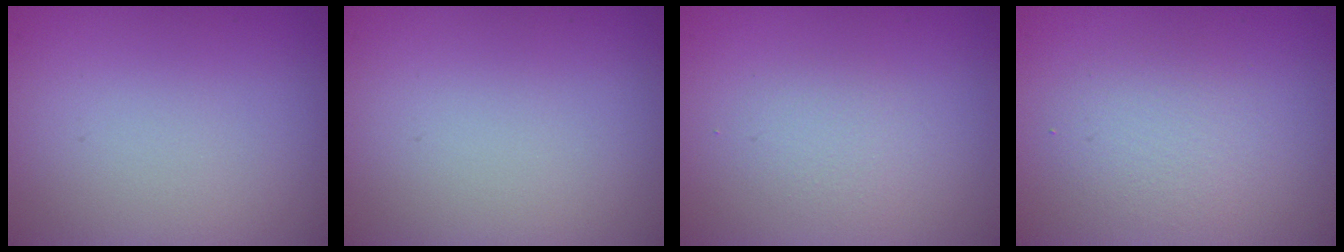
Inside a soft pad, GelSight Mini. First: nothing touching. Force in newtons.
{"total": 0.0}
{"total": 1.4, "press": 1.4, "slide": 0.0}
{"total": 2.5, "press": 2.5, "slide": 0.2}